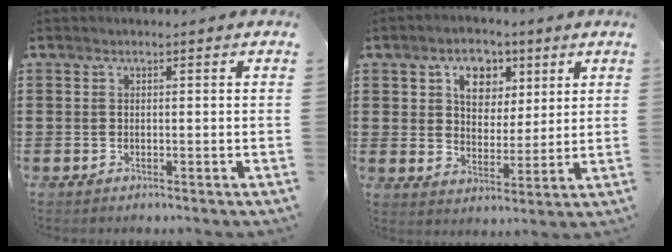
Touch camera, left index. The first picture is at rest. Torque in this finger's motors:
{"motor_torque": [1.57, -0.57, 0.36, 0.10]}